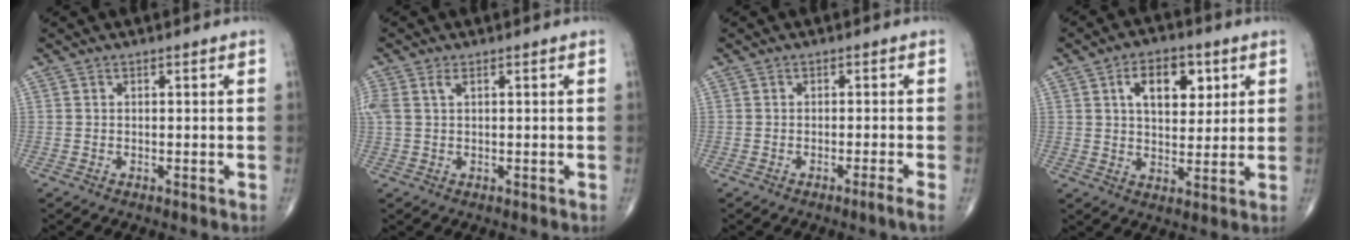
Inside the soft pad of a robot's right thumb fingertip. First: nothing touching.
{"total": 3.3, "force": [1.2, 1.6, 2.6], "torque": [-0.084, 0.019, 0.031]}
{"total": 1.9, "force": [-1.3, -0.6, 1.3], "torque": [-0.027, 0.001, -0.023]}
{"total": 10.2, "force": [3.7, 6.0, 7.4], "torque": [-0.079, -0.011, 0.057]}